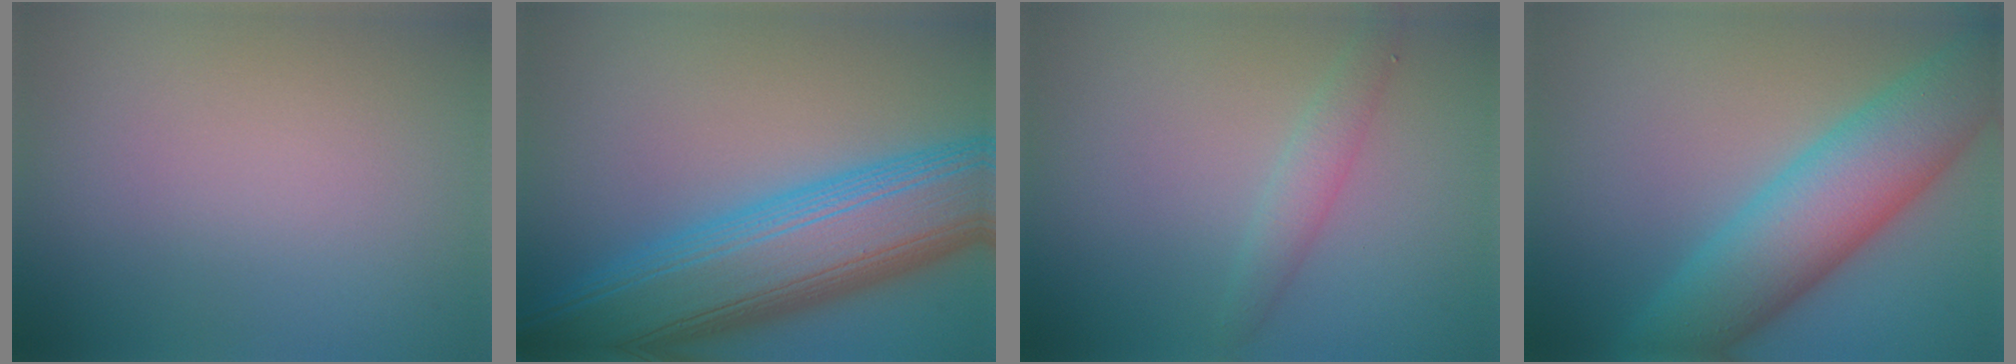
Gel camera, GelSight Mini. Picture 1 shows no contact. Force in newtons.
{"total": 12.4, "press": 12.4, "slide": 0.2}
{"total": 1.9, "press": 1.9, "slide": 0.1}
{"total": 8.9, "press": 8.9, "slide": 0.2}